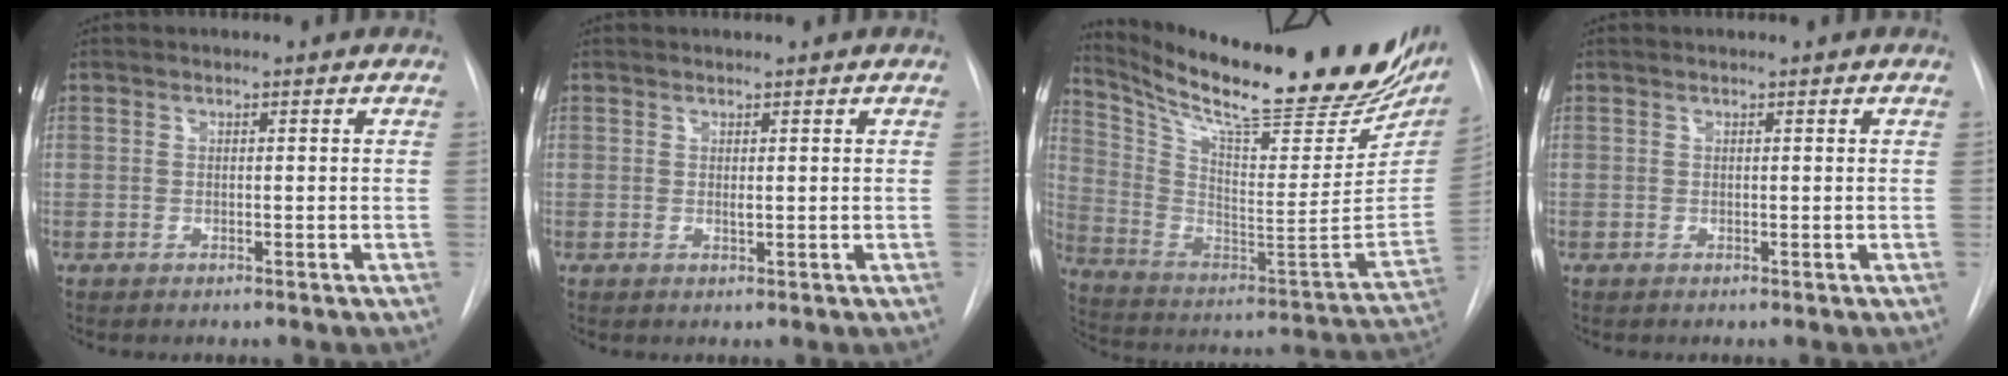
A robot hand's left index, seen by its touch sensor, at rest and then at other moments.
{"total": 0.5, "force": [0.1, 0.1, 0.5], "torque": [-0.011, -0.005, 0.002]}
{"total": 31.1, "force": [25.1, 5.8, 17.5], "torque": [-0.282, -0.064, 0.356]}
{"total": 0.0}